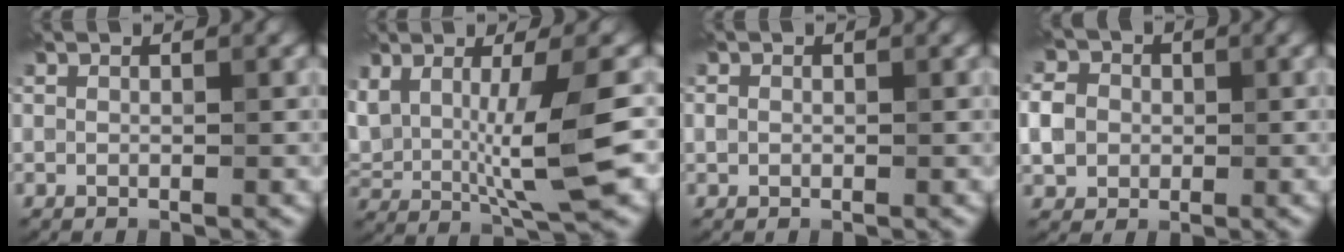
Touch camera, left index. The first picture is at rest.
{"total": 7.9, "force": [0.3, 1.9, 7.6], "torque": [-0.140, -0.008, 0.014]}
{"total": 0.6, "force": [0.0, 0.6, 0.2], "torque": [-0.001, -0.002, -0.002]}
{"total": 3.8, "force": [0.1, 3.4, 1.8], "torque": [-0.037, 0.004, -0.001]}